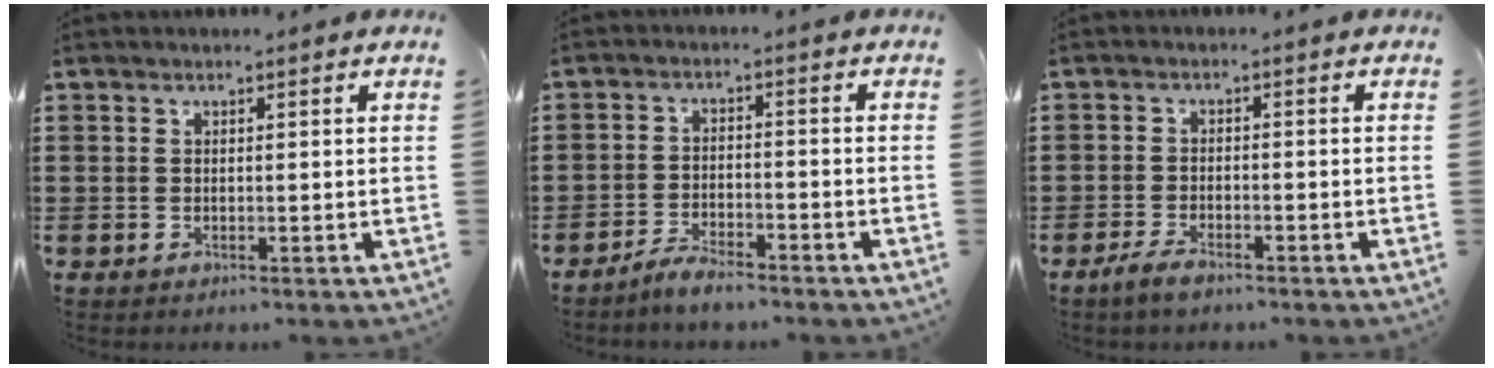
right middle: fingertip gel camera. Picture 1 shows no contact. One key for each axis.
{"total": 3.6, "fx": -3.5, "fy": 0.4, "fz": 0.9, "tx": -0.025, "ty": 0.006, "tz": -0.073}
{"total": 2.6, "fx": -2.0, "fy": 0.9, "fz": 1.4, "tx": -0.032, "ty": 0.004, "tz": -0.042}